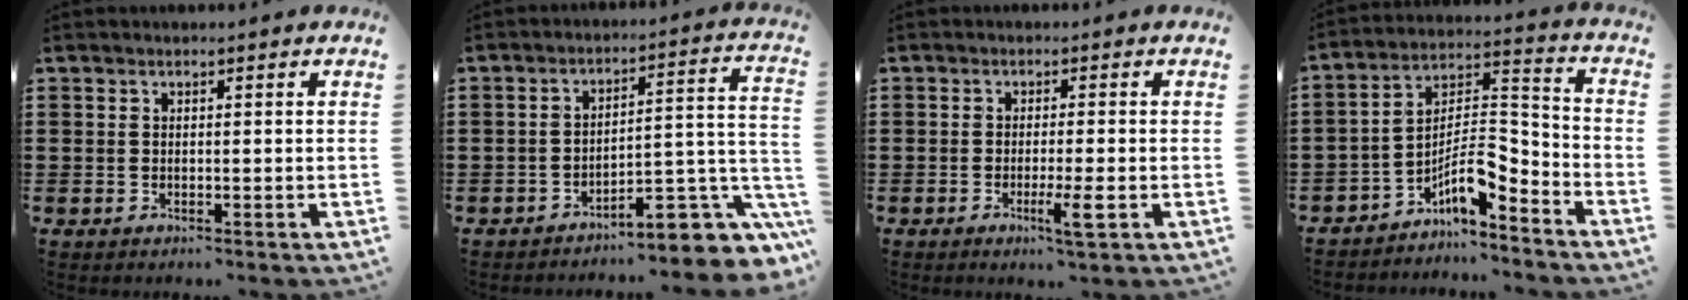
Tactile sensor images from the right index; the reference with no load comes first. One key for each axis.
{"total": 7.2, "fx": -5.4, "fy": 2.1, "fz": 4.2, "tx": -0.047, "ty": -0.002, "tz": -0.104}
{"total": 4.2, "fx": -1.7, "fy": 0.2, "fz": 3.9, "tx": -0.076, "ty": -0.017, "tz": -0.032}
{"total": 8.3, "fx": -5.3, "fy": 2.3, "fz": 6.0, "tx": -0.123, "ty": -0.014, "tz": -0.107}